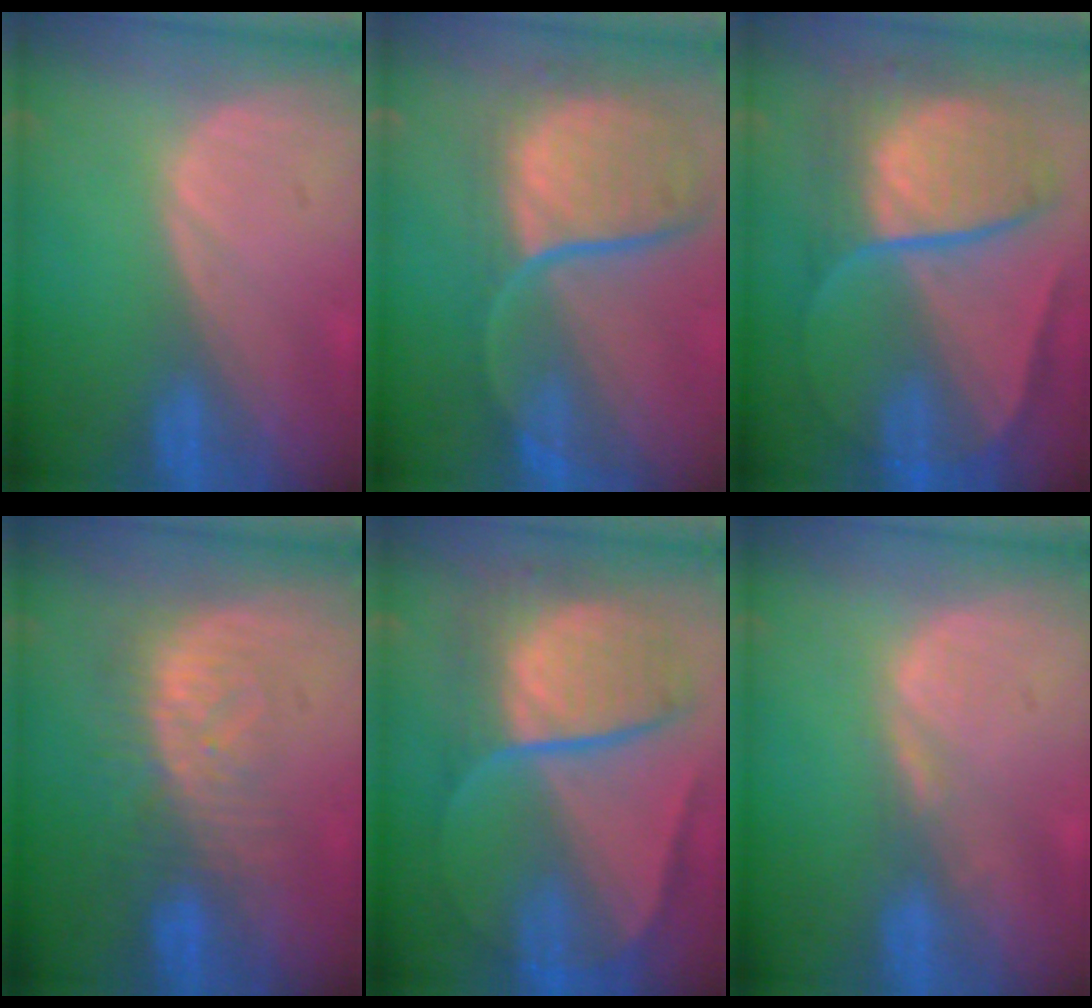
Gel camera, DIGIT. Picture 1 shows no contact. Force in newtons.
{"total": 11.8, "press": 9.8, "slide": 6.6}
{"total": 10.8, "press": 10.7, "slide": 1.1}
{"total": 8.3, "press": 7.2, "slide": 4.0}
{"total": 10.8, "press": 10.7, "slide": 1.0}
{"total": 1.3, "press": 1.3, "slide": 0.2}